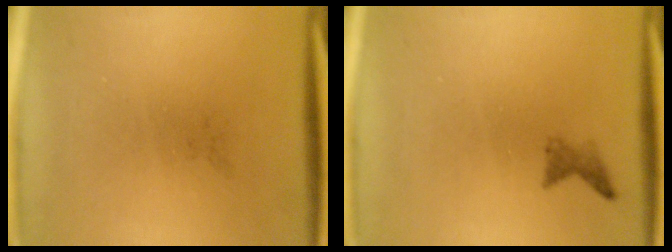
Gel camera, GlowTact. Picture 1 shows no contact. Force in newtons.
{"total": 1.1}